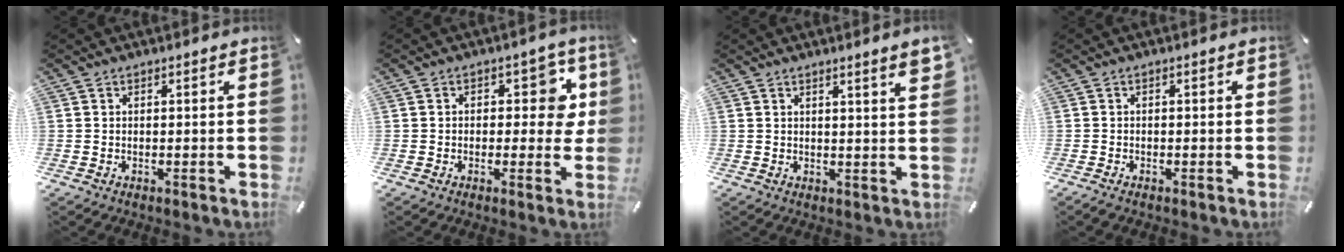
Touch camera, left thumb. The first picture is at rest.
{"total": 7.9, "force": [1.7, 4.9, 5.9], "torque": [-0.062, -0.002, 0.022]}
{"total": 3.5, "force": [2.2, 0.0, 2.8], "torque": [-0.048, -0.011, 0.036]}
{"total": 1.1, "force": [-0.7, 0.3, 0.8], "torque": [-0.015, 0.001, -0.014]}